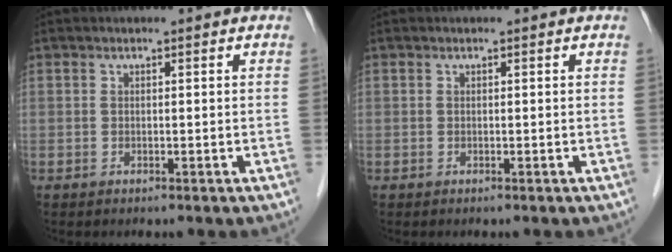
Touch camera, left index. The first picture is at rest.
{"total": 0.0}